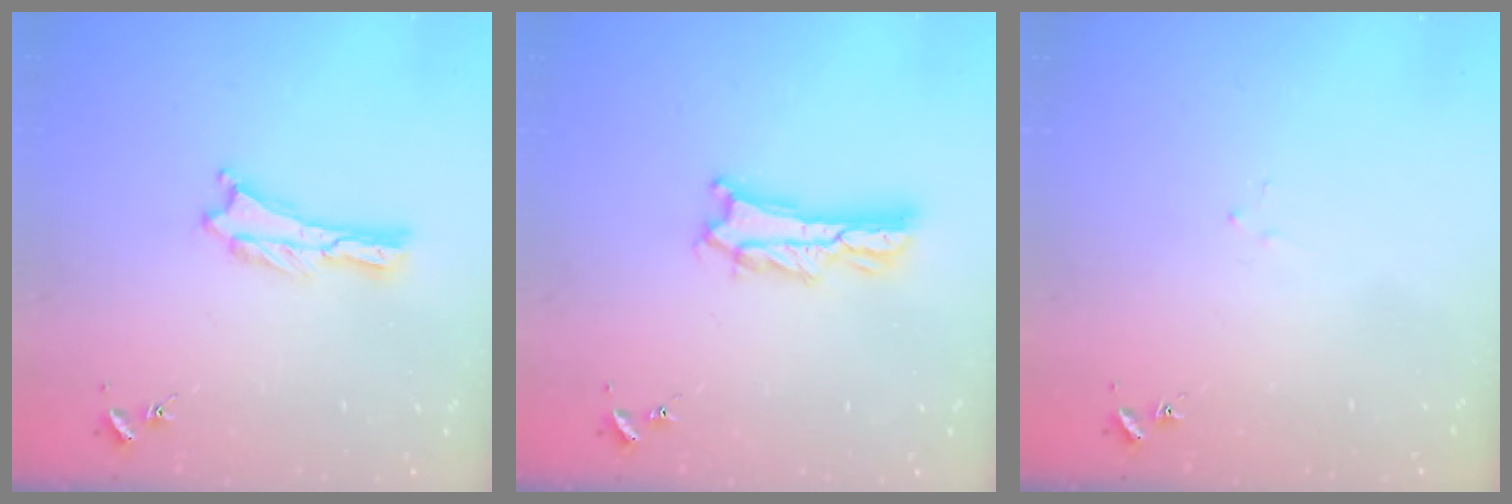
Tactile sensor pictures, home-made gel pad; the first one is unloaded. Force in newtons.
{"total": 4.3, "press": 4.3, "slide": 0.5}
{"total": 1.8, "press": 1.8, "slide": 0.1}